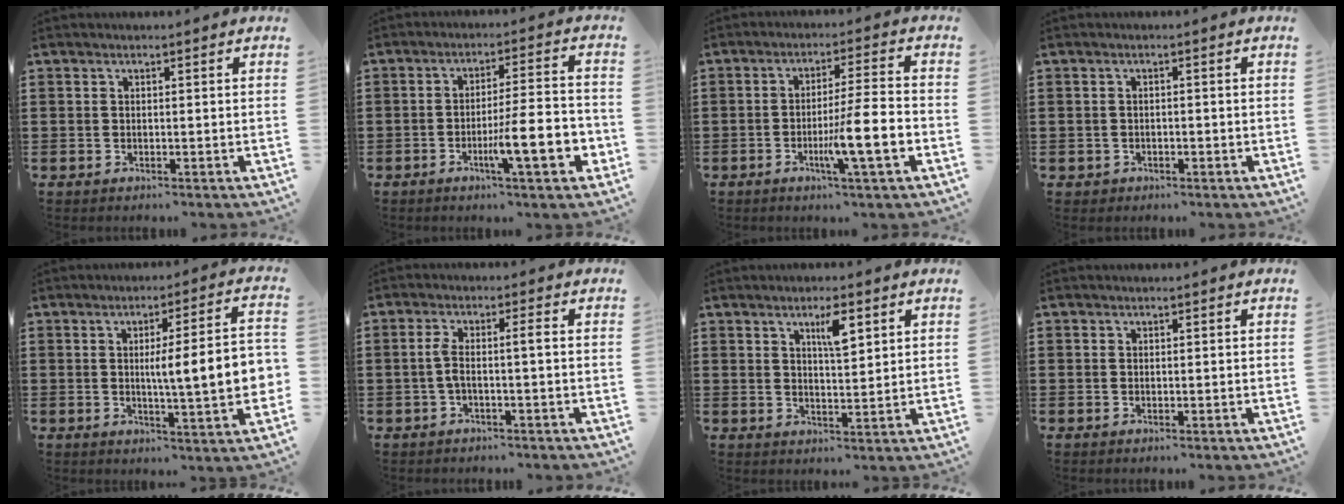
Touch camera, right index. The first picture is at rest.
{"total": 11.1, "force": [-3.8, 1.9, 10.2], "torque": [-0.162, -0.003, -0.062]}
{"total": 8.8, "force": [-3.1, 0.2, 8.3], "torque": [-0.141, -0.007, -0.054]}
{"total": 0.9, "force": [-0.6, 0.6, 0.1], "torque": [-0.006, 0.000, -0.014]}
{"total": 9.8, "force": [-0.1, 1.1, 9.7], "torque": [-0.155, -0.007, -0.010]}
{"total": 3.3, "force": [-0.7, 0.2, 3.2], "torque": [-0.068, 0.000, -0.019]}
{"total": 4.2, "force": [2.2, 1.1, 3.4], "torque": [-0.056, 0.002, 0.033]}
{"total": 0.0}